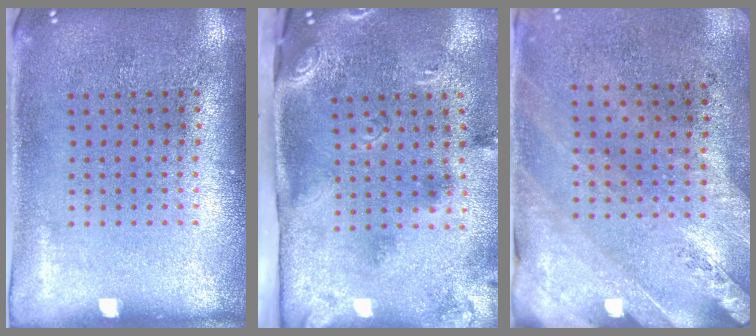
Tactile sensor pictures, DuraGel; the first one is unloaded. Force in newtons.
{"total": 2.9, "press": 1.8, "slide": 2.2}
{"total": 2.4, "press": 2.1, "slide": 1.3}